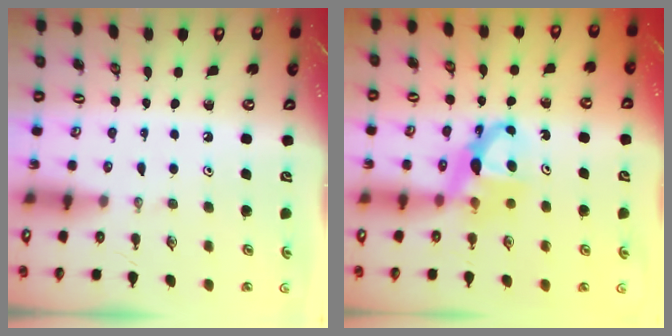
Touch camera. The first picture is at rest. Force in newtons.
{"total": 7.4, "press": 7.4, "slide": 0.4}